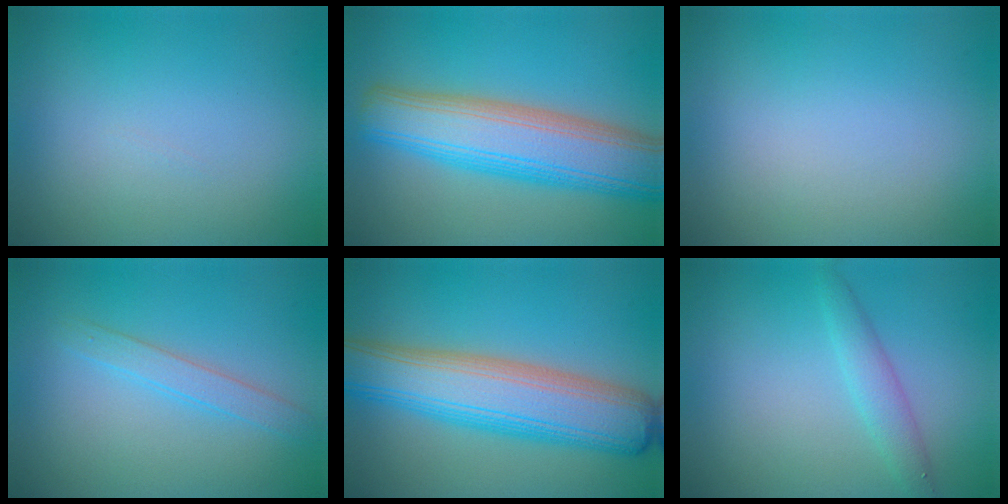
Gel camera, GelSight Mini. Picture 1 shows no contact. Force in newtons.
{"total": 10.4, "press": 10.4, "slide": 0.4}
{"total": 0.0}
{"total": 2.0, "press": 2.0, "slide": 0.2}
{"total": 10.6, "press": 10.6, "slide": 0.3}
{"total": 2.1, "press": 2.1, "slide": 0.1}